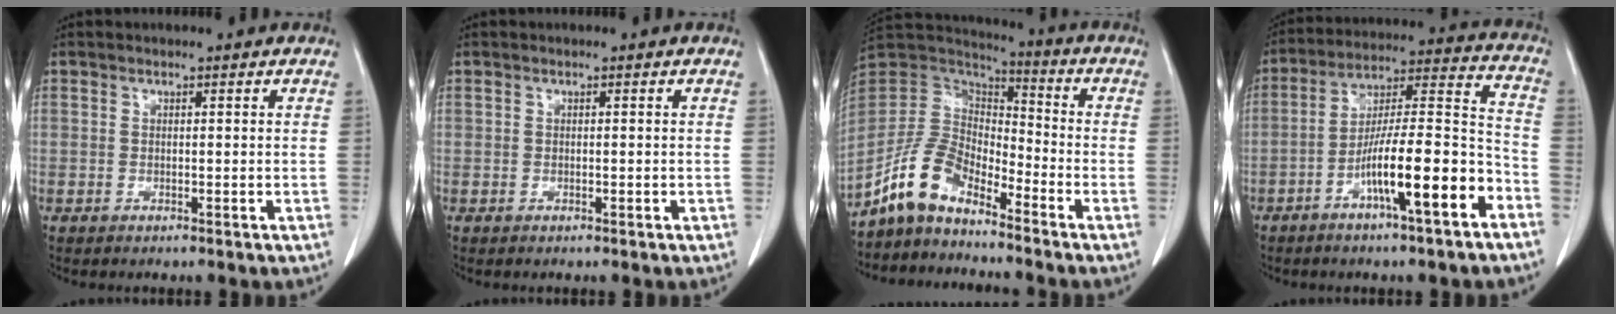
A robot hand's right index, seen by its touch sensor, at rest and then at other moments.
{"total": 0.0}
{"total": 10.1, "force": [-7.9, 4.0, 4.8], "torque": [-0.108, 0.025, -0.159]}
{"total": 15.0, "force": [-7.1, 1.3, 13.1], "torque": [-0.219, 0.009, -0.117]}